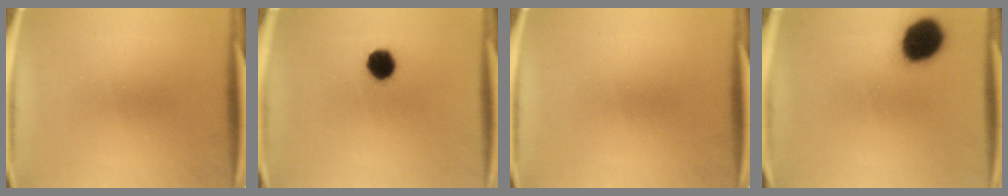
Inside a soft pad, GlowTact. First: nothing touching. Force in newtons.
{"total": 6.9}
{"total": 0.0}
{"total": 12.4}